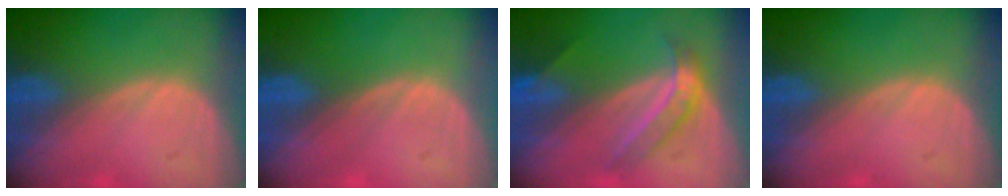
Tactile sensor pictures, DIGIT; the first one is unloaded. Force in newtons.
{"total": 0.0}
{"total": 5.2, "press": 4.8, "slide": 2.2}
{"total": 0.0}